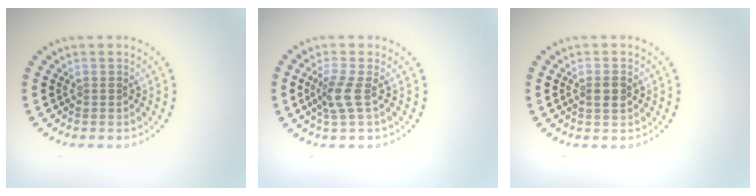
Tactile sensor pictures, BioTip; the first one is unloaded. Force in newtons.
{"total": 2.2, "press": 1.7, "slide": 1.4}
{"total": 1.7, "press": 1.7, "slide": 0.5}